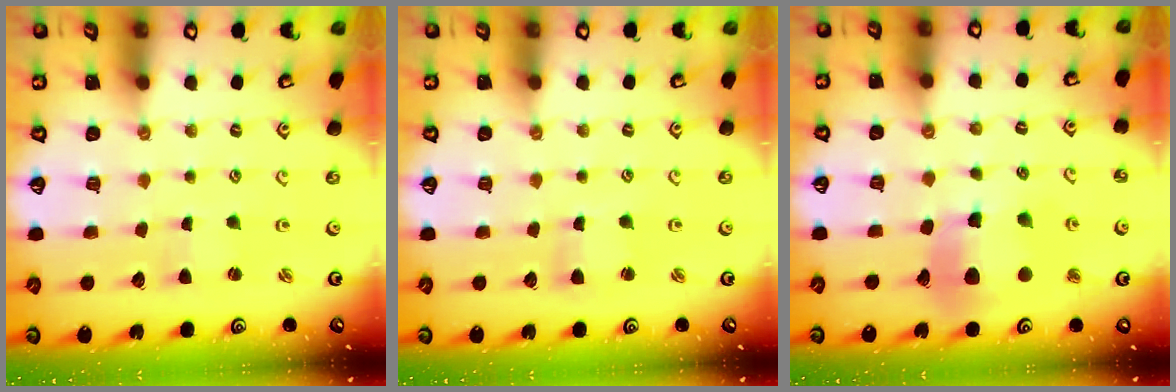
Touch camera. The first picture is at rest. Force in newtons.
{"total": 1.7, "press": 1.7, "slide": 0.3}
{"total": 11.1, "press": 11.1, "slide": 0.9}